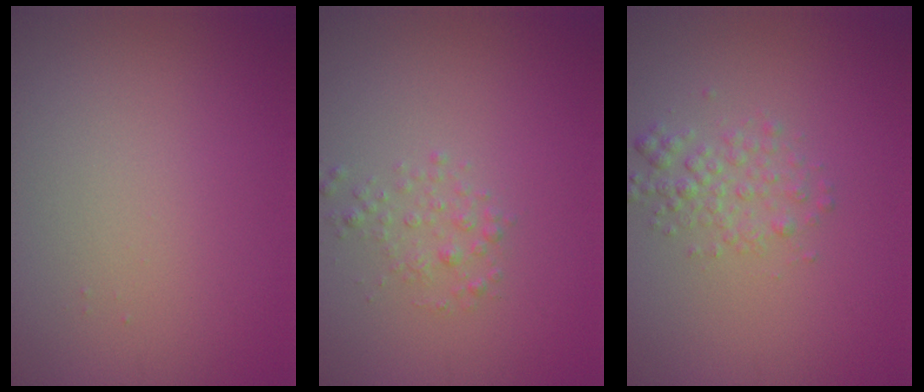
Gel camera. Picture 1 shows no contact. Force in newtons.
{"total": 1.4, "press": 1.4, "slide": 0.0}
{"total": 2.2, "press": 2.2, "slide": 0.1}